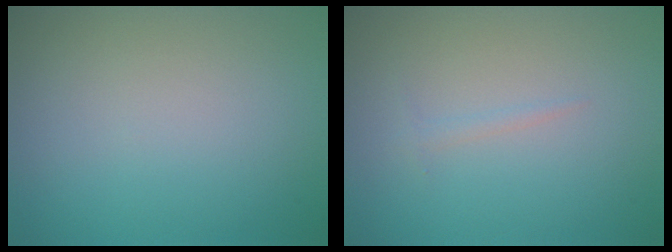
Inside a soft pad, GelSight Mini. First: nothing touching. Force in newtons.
{"total": 0.7, "press": 0.7, "slide": 0.0}